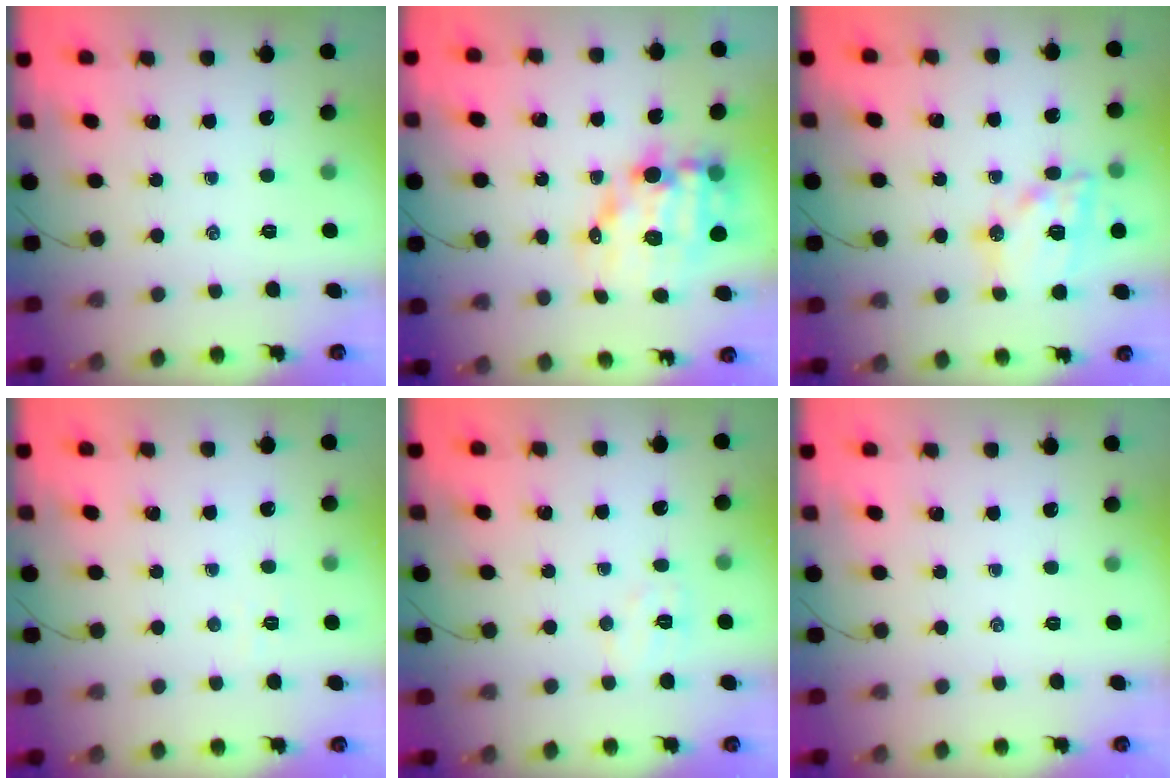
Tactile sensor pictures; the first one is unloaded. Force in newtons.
{"total": 12.1, "press": 11.7, "slide": 3.0}
{"total": 16.6, "press": 16.4, "slide": 2.7}
{"total": 2.5, "press": 2.4, "slide": 0.7}
{"total": 4.8, "press": 4.6, "slide": 1.1}
{"total": 0.0}